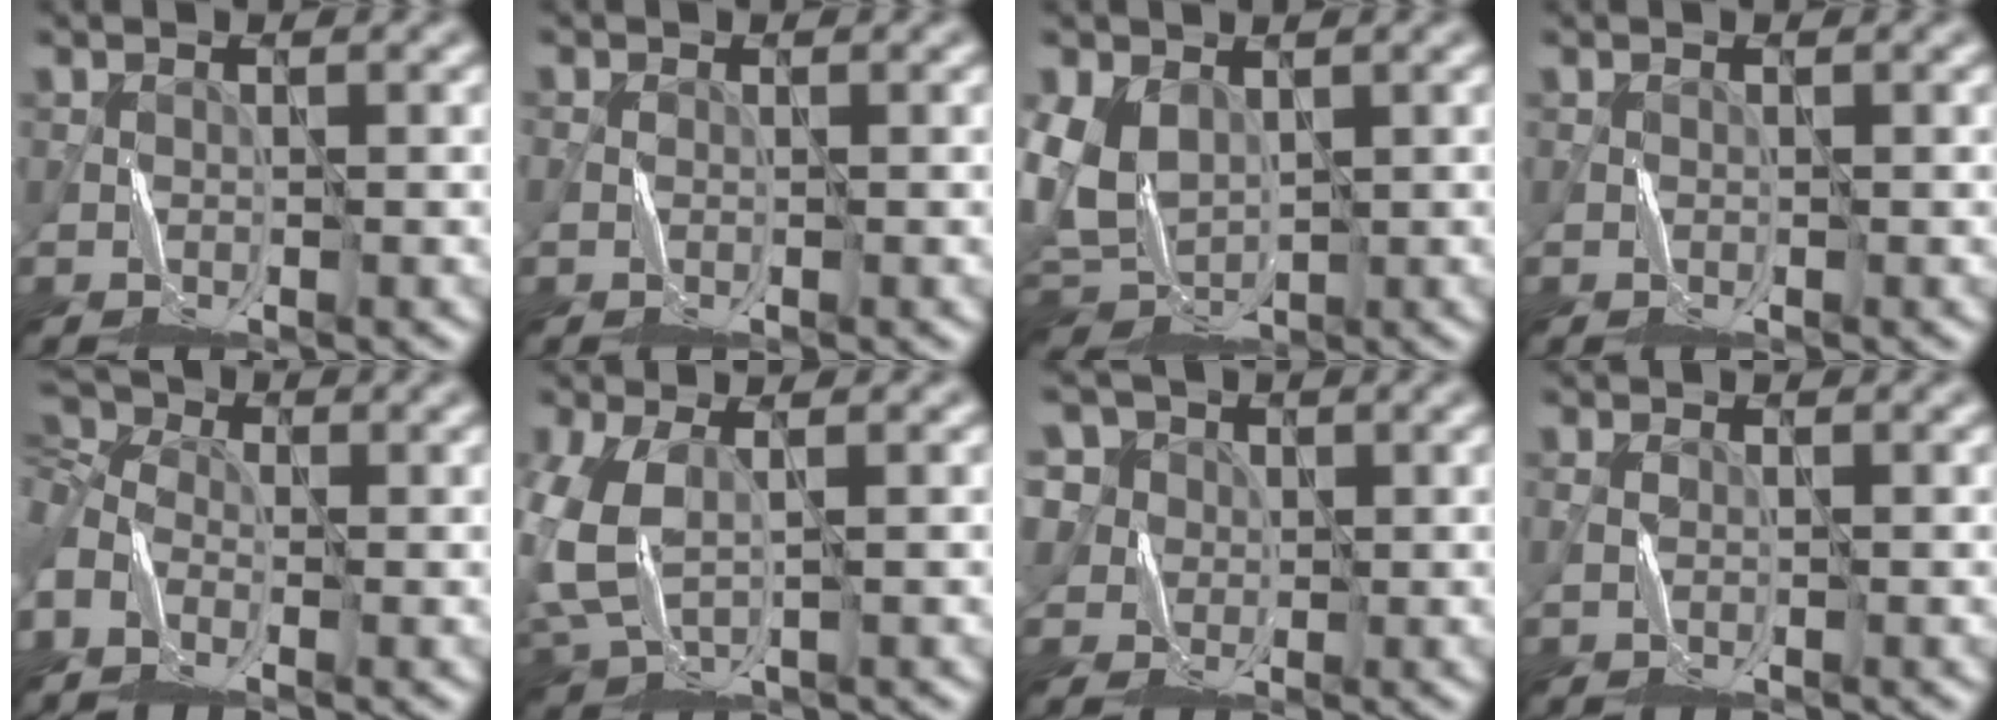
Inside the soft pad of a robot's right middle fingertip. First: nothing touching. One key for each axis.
{"total": 0.0}
{"total": 4.8, "fx": 0.9, "fy": 3.6, "fz": 3.0, "tx": -0.078, "ty": -0.007, "tz": 0.017}
{"total": 0.0}
{"total": 6.7, "fx": -1.2, "fy": 4.9, "fz": 4.5, "tx": -0.107, "ty": 0.013, "tz": -0.034}
{"total": 5.9, "fx": 0.0, "fy": 3.6, "fz": 4.8, "tx": -0.136, "ty": -0.006, "tz": 0.003}
{"total": 7.3, "fx": 4.0, "fy": 5.7, "fz": 2.3, "tx": -0.051, "ty": 0.014, "tz": 0.053}
{"total": 0.0}